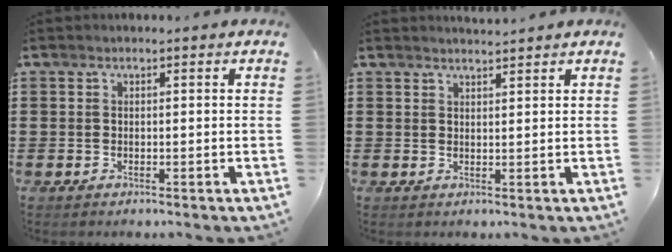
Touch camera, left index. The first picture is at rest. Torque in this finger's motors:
{"motor_torque": [-0.57, 0.91, -0.02, -0.01]}